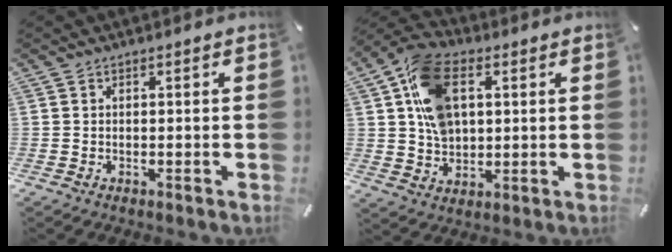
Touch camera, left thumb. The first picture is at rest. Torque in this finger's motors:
{"motor_torque": [2.01, 2.75, 1.39, -1.15, 0.54]}